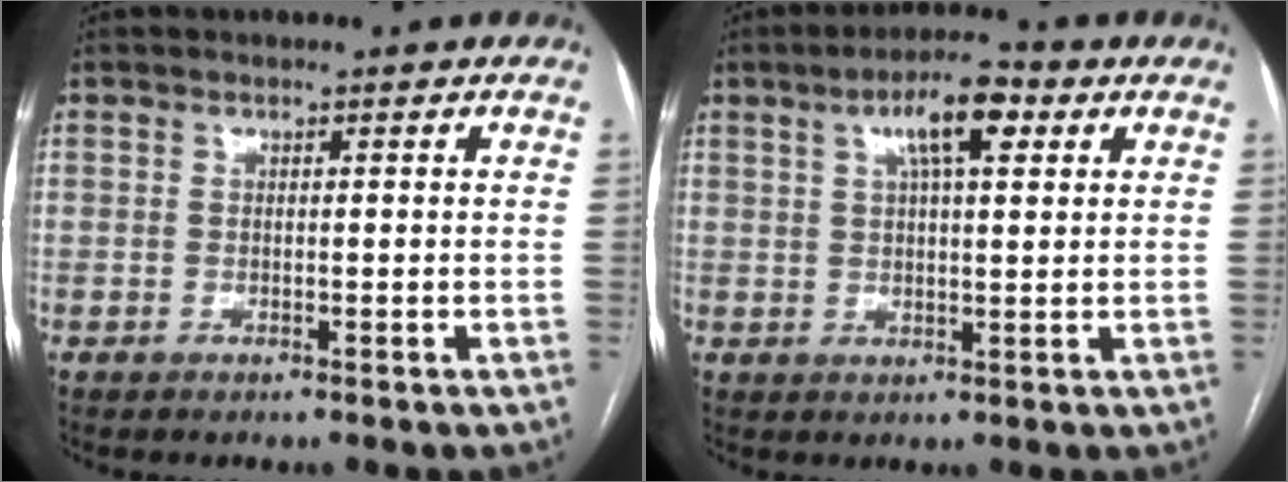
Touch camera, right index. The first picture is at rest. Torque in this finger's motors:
{"motor_torque": [0.99, 0.65, 0.18, 0.09]}